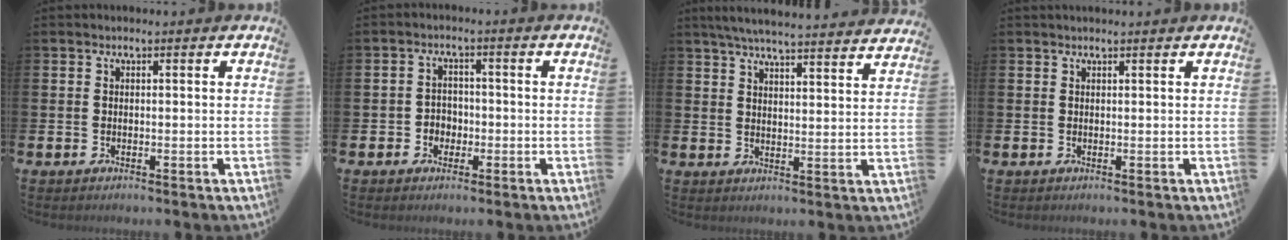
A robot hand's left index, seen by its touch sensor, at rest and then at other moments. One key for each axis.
{"total": 2.5, "fx": -1.0, "fy": 2.2, "fz": 0.6, "tx": -0.014, "ty": 0.006, "tz": -0.026}
{"total": 5.8, "fx": 5.6, "fy": 0.0, "fz": 1.4, "tx": -0.041, "ty": -0.033, "tz": 0.099}
{"total": 0.6, "fx": 0.6, "fy": 0.0, "fz": 0.1, "tx": -0.001, "ty": -0.001, "tz": 0.012}